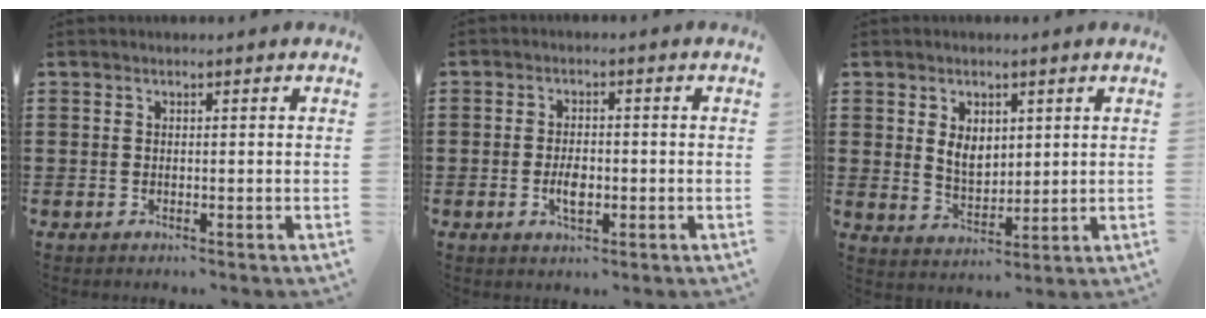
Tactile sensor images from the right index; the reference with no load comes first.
{"total": 3.6, "force": [-0.9, 1.6, 3.1], "torque": [-0.063, 0.000, -0.017]}
{"total": 4.7, "force": [1.6, 3.3, 2.9], "torque": [-0.059, 0.008, 0.026]}